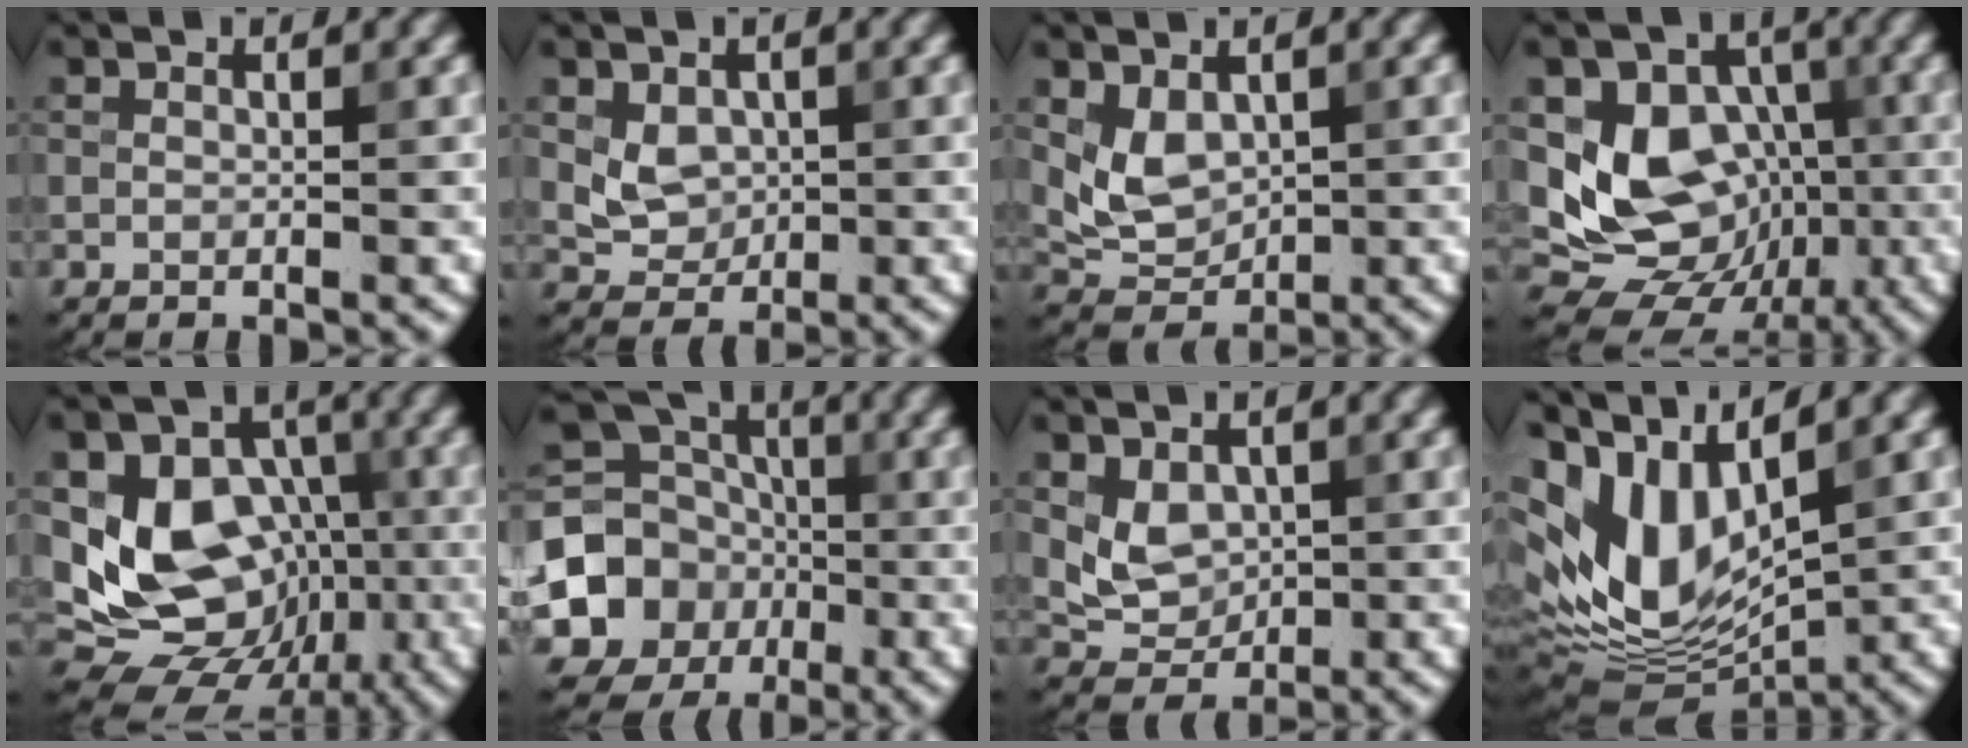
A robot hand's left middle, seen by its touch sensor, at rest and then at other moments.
{"total": 2.9, "force": [0.4, 2.2, 1.7], "torque": [-0.032, -0.006, 0.012]}
{"total": 3.2, "force": [0.9, 2.3, 2.1], "torque": [-0.039, -0.006, 0.024]}
{"total": 11.1, "force": [-0.5, 9.1, 6.4], "torque": [-0.079, -0.015, -0.017]}
{"total": 12.5, "force": [-1.1, 9.8, 7.7], "torque": [-0.110, -0.012, -0.019]}
{"total": 10.8, "force": [-2.4, 9.7, 3.9], "torque": [-0.063, -0.021, -0.063]}
{"total": 3.1, "force": [0.7, 2.4, 1.8], "torque": [-0.033, -0.006, 0.017]}
{"total": 9.7, "force": [2.3, 5.4, 7.7], "torque": [-0.167, -0.009, 0.046]}